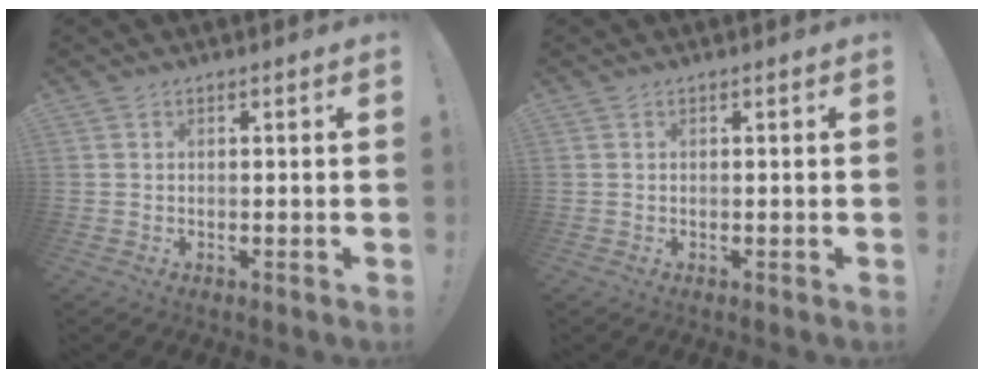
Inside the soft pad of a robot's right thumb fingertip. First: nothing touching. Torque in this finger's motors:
{"motor_torque": [0.00, 0.00, 0.00, 0.00, 0.00]}